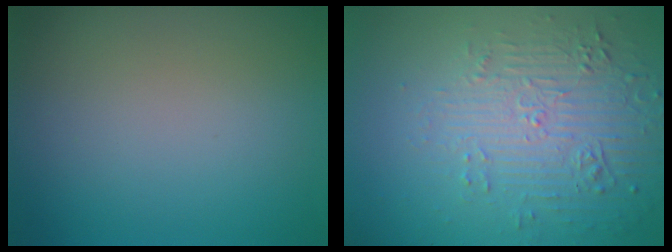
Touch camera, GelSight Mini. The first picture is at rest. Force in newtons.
{"total": 5.8, "press": 3.7, "slide": 4.4}